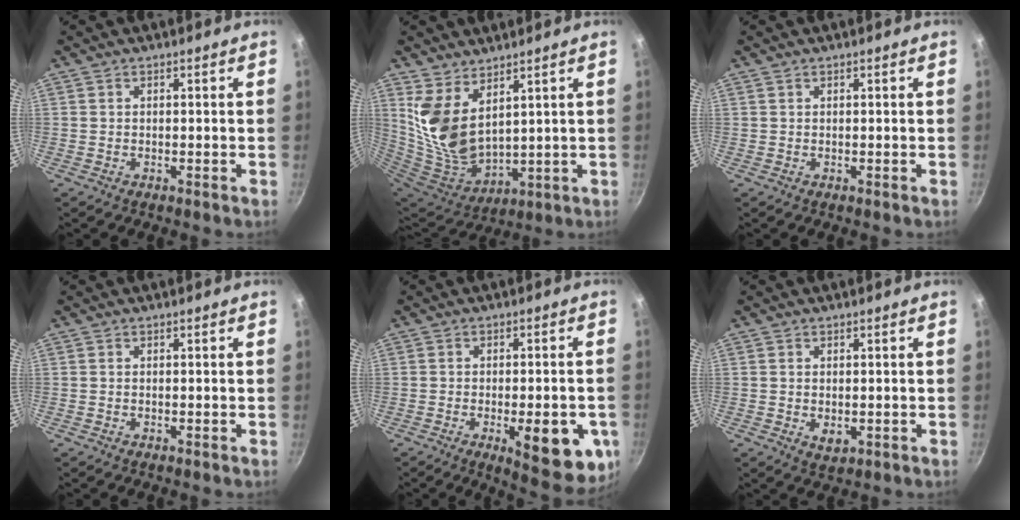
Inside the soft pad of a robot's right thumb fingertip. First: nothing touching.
{"total": 12.6, "force": [6.1, 6.8, 8.7], "torque": [-0.164, -0.068, 0.139]}
{"total": 0.0}
{"total": 0.0}
{"total": 14.8, "force": [-4.6, 5.5, 12.9], "torque": [-0.127, -0.001, -0.053]}
{"total": 3.1, "force": [-0.3, 2.0, 2.3], "torque": [-0.036, -0.009, -0.002]}